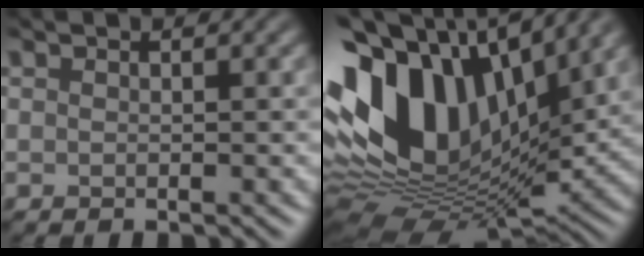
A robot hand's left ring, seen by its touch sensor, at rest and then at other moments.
{"total": 15.4, "force": [3.3, 9.3, 11.8], "torque": [-0.246, 0.020, 0.044]}